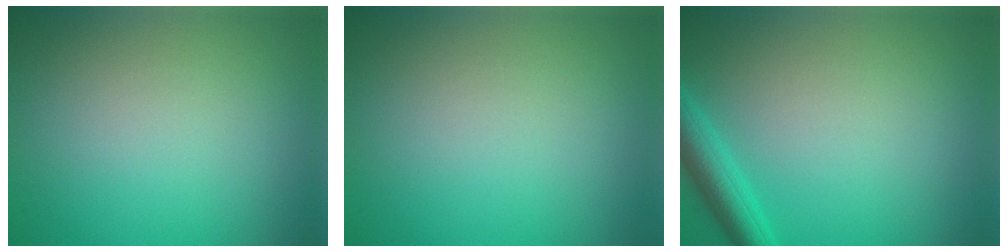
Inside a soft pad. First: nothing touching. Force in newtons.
{"total": 0.0}
{"total": 3.1, "press": 3.1, "slide": 0.2}